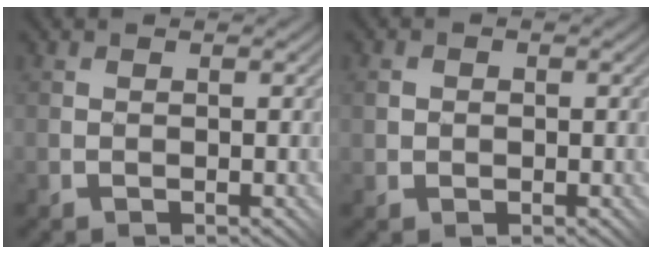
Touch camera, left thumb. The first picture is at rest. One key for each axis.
{"total": 1.7, "fx": 0.2, "fy": 1.6, "fz": 0.5, "tx": -0.017, "ty": 0.003, "tz": 0.002}